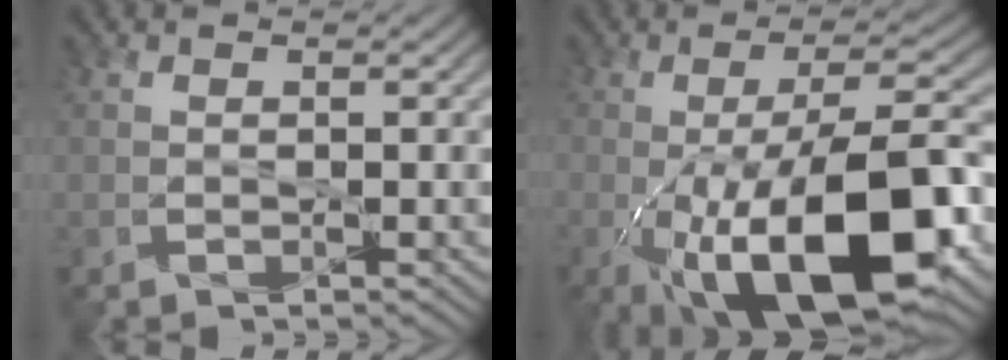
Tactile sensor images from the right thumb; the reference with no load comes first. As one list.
[{"total": 17.0, "force": [-5.7, 6.5, 14.7], "torque": [-0.229, -0.011, -0.092]}]